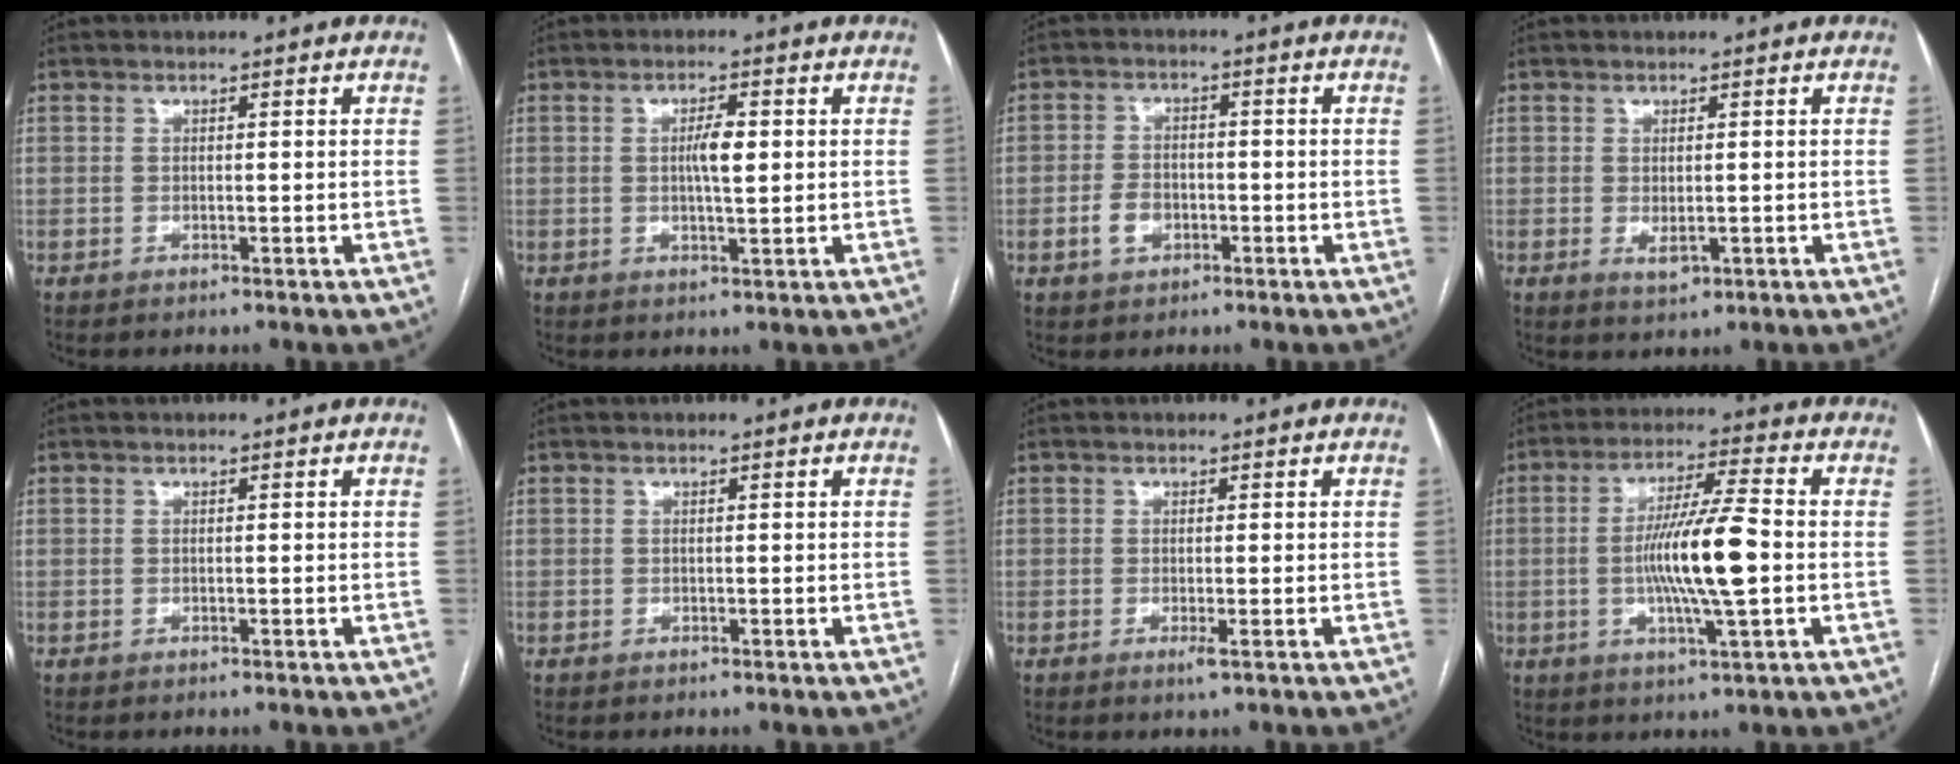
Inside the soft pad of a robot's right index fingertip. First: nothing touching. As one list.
[{"total": 3.7, "force": [0.4, 0.7, 3.6], "torque": [-0.062, 0.003, 0.005]}, {"total": 4.1, "force": [-1.6, 3.0, 2.2], "torque": [-0.045, 0.009, -0.024]}, {"total": 2.3, "force": [-0.5, 1.0, 2.0], "torque": [-0.035, -0.007, -0.001]}, {"total": 0.0}, {"total": 0.0}, {"total": 1.5, "force": [-0.5, 0.0, 1.4], "torque": [-0.021, -0.005, -0.008]}, {"total": 12.2, "force": [-1.2, 0.6, 12.1], "torque": [-0.226, -0.004, -0.025]}]